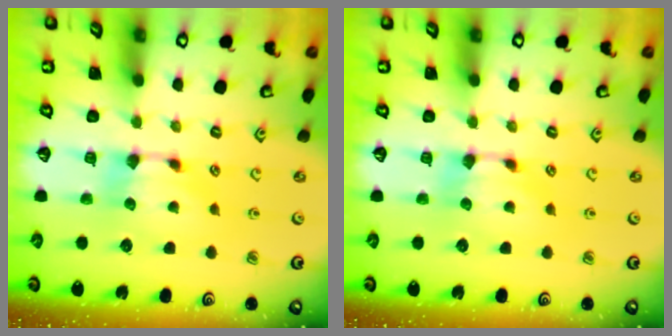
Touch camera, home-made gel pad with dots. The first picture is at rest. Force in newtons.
{"total": 0.0}